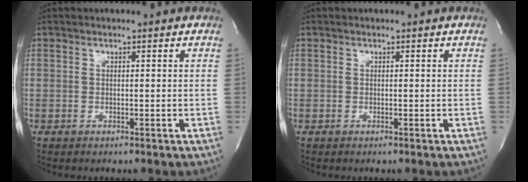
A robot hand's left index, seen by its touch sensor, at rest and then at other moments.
{"total": 0.0}